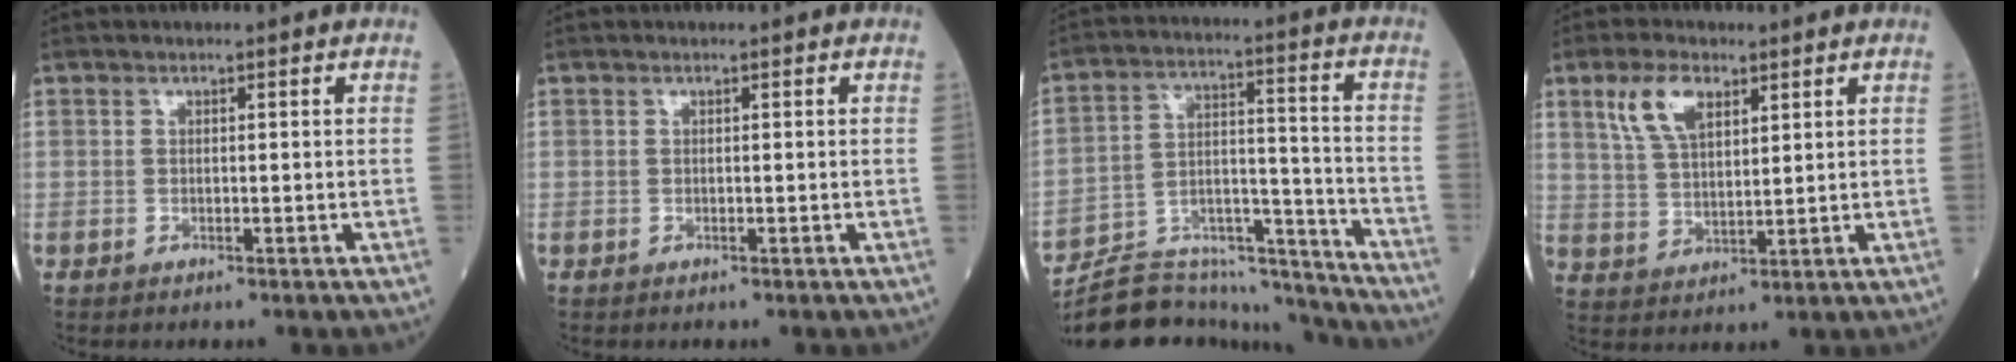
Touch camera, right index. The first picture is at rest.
{"total": 0.0}
{"total": 19.6, "force": [-19.1, 2.8, 3.4], "torque": [-0.074, 0.040, -0.296]}
{"total": 7.5, "force": [4.0, 3.4, 5.3], "torque": [-0.114, 0.012, 0.082]}